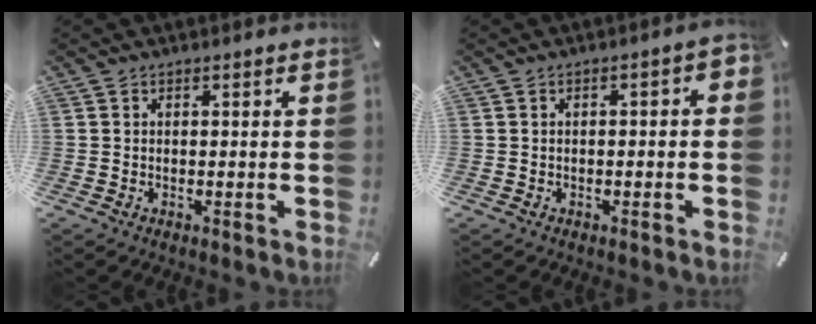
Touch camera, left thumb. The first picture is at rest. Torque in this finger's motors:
{"motor_torque": [-0.01, -0.17, 0.05, 0.52, 0.02]}